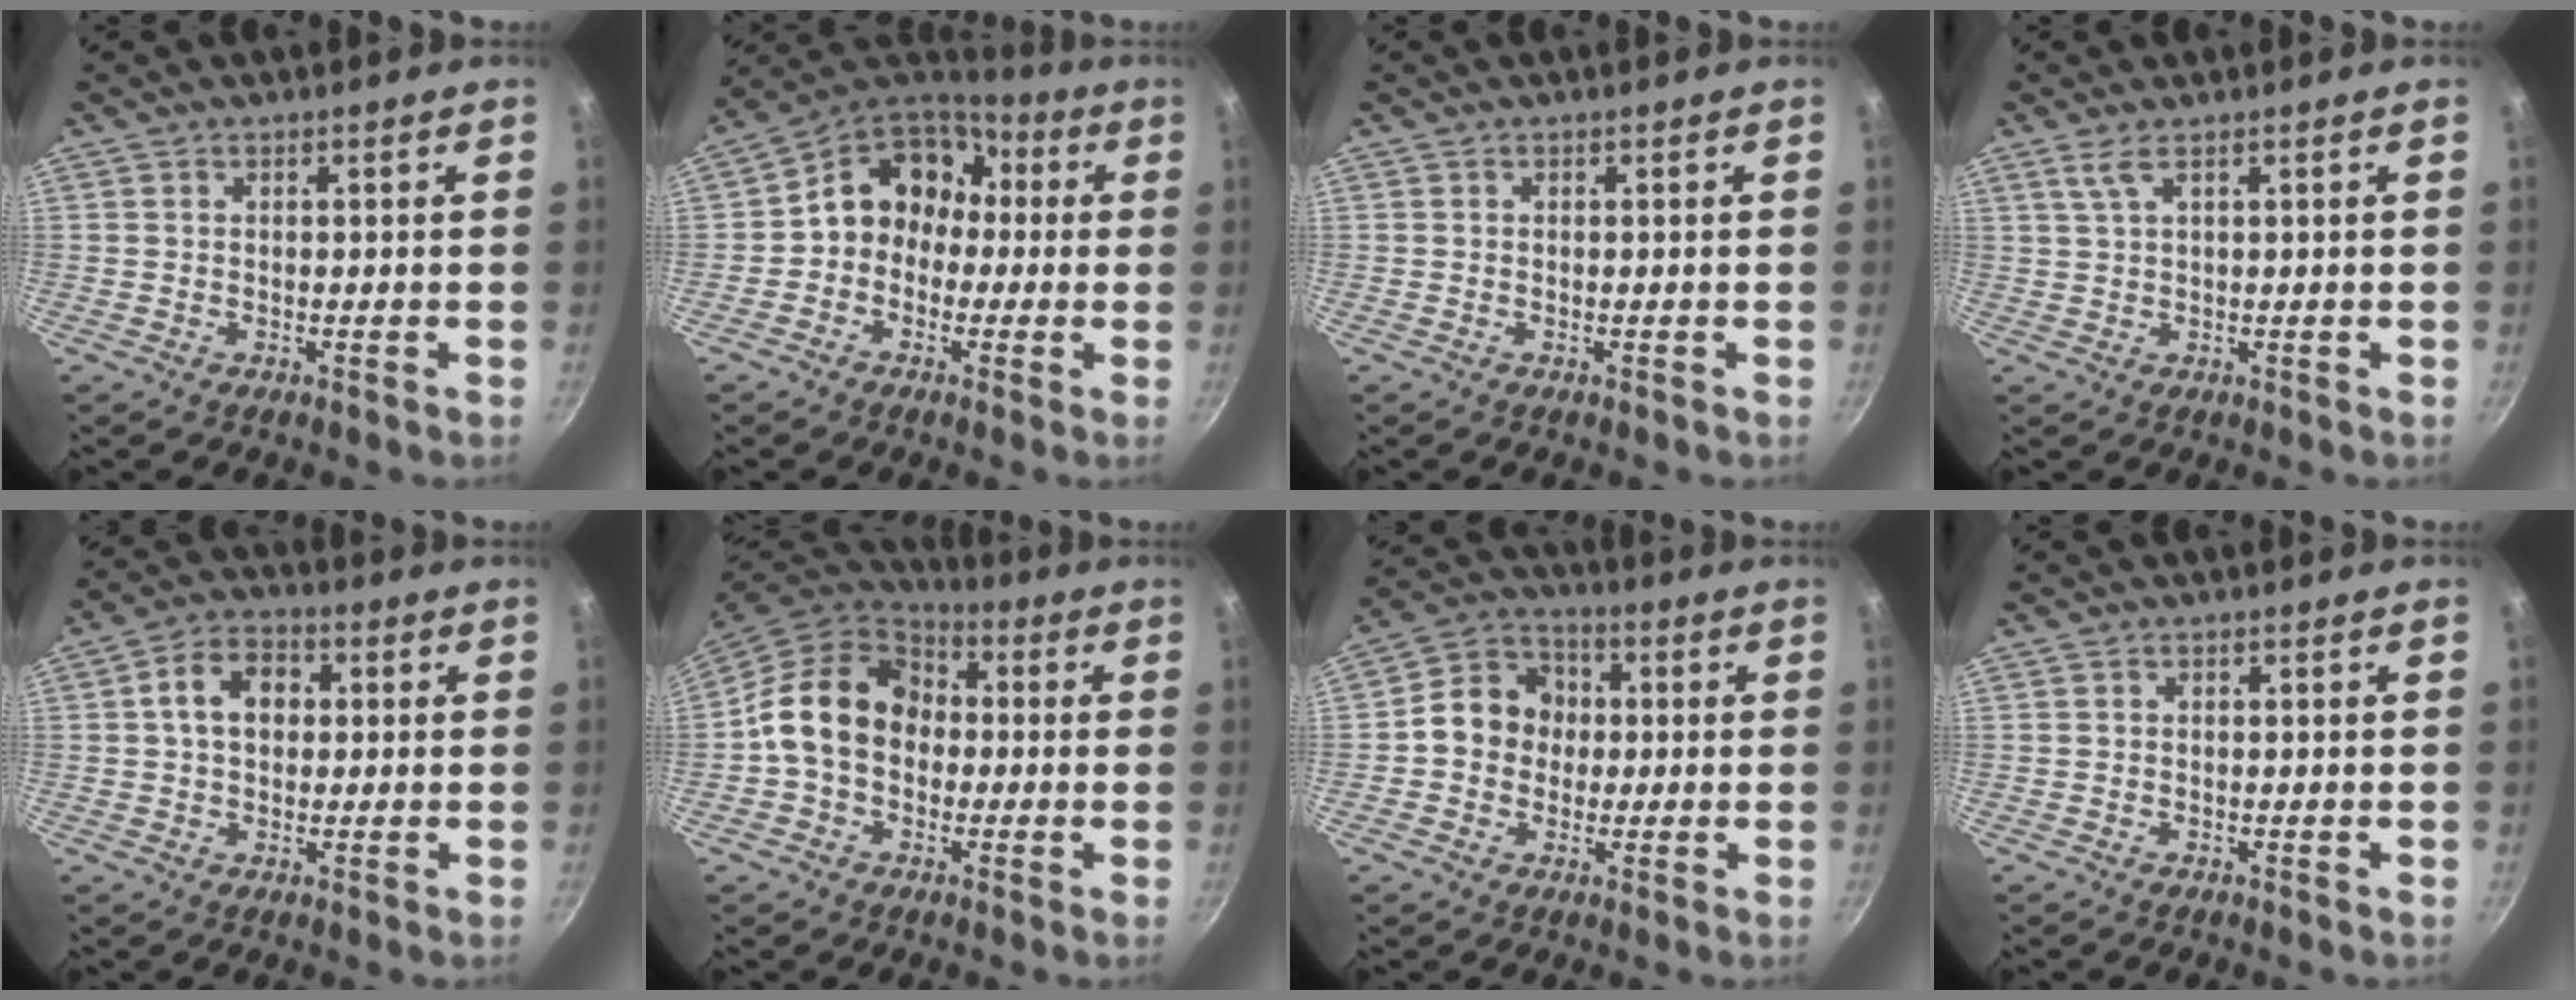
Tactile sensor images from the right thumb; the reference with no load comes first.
{"total": 13.3, "force": [0.7, 11.2, 7.1], "torque": [-0.071, 0.049, -0.011]}
{"total": 0.0}
{"total": 2.5, "force": [1.4, 0.5, 2.0], "torque": [-0.044, -0.002, 0.033]}
{"total": 8.3, "force": [1.2, 6.1, 5.5], "torque": [-0.068, 0.015, 0.008]}
{"total": 15.6, "force": [0.5, 12.2, 9.6], "torque": [-0.132, 0.034, -0.010]}
{"total": 10.3, "force": [0.1, 9.0, 5.0], "torque": [-0.048, 0.023, -0.020]}
{"total": 0.0}